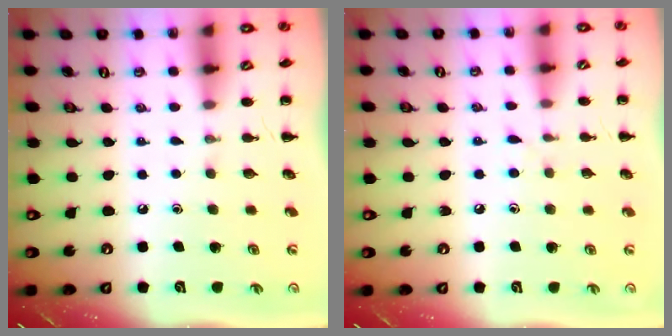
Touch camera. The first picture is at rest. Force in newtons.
{"total": 3.8, "press": 3.3, "slide": 1.9}